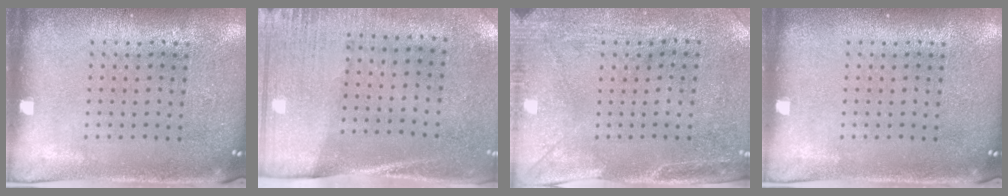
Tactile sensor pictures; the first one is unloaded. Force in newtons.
{"total": 2.7, "press": 2.4, "slide": 1.4}
{"total": 2.9, "press": 2.3, "slide": 1.8}
{"total": 0.0}